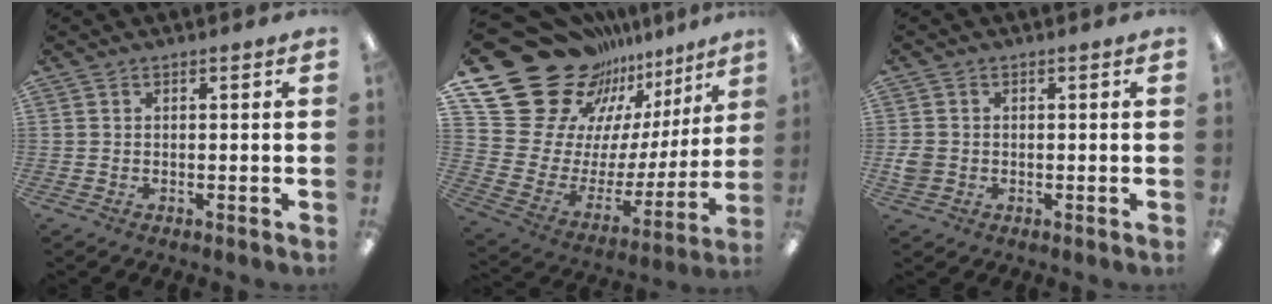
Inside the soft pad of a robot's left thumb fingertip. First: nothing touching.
{"total": 25.3, "force": [19.0, 13.9, 9.1], "torque": [-0.131, -0.159, 0.380]}
{"total": 3.0, "force": [-0.5, 2.7, 1.2], "torque": [-0.011, 0.003, -0.009]}